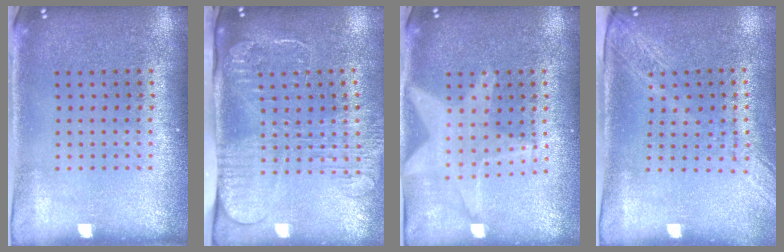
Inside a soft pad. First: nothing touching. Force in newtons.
{"total": 2.6, "press": 2.1, "slide": 1.6}
{"total": 1.3, "press": 1.2, "slide": 0.3}
{"total": 2.1, "press": 1.7, "slide": 1.2}